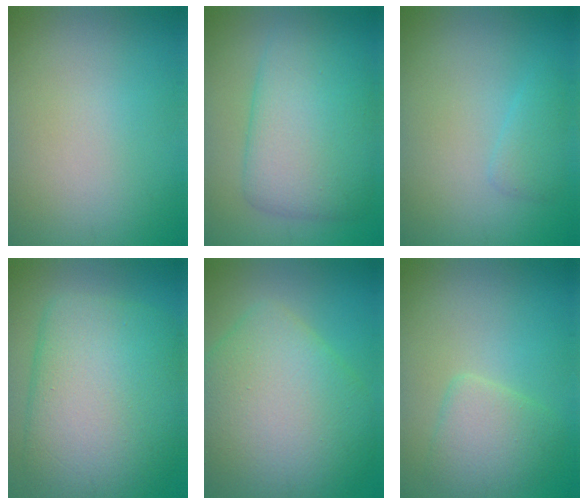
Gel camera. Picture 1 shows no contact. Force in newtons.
{"total": 7.7, "press": 7.7, "slide": 0.1}
{"total": 1.4, "press": 1.4, "slide": 0.2}
{"total": 11.6, "press": 11.6, "slide": 0.5}
{"total": 10.1, "press": 10.1, "slide": 0.8}
{"total": 3.1, "press": 3.0, "slide": 0.2}